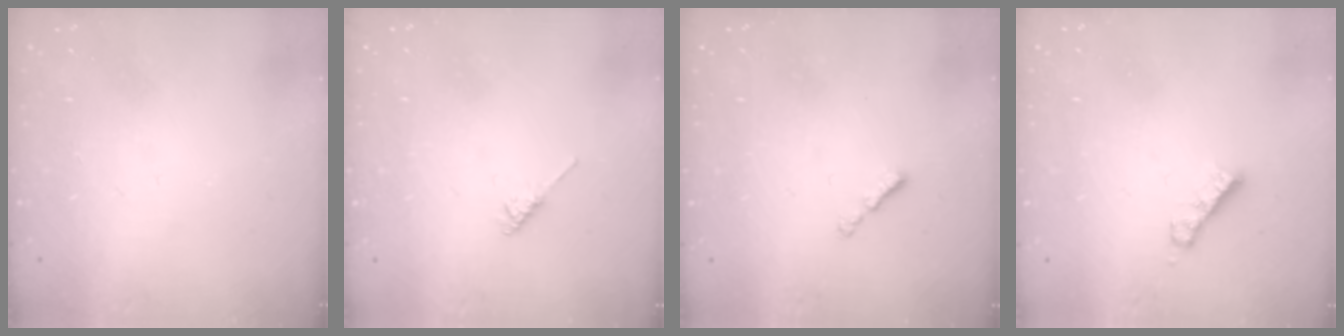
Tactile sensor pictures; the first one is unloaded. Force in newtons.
{"total": 2.2, "press": 2.2, "slide": 0.5}
{"total": 1.1, "press": 1.0, "slide": 0.4}
{"total": 4.0, "press": 4.0, "slide": 0.2}